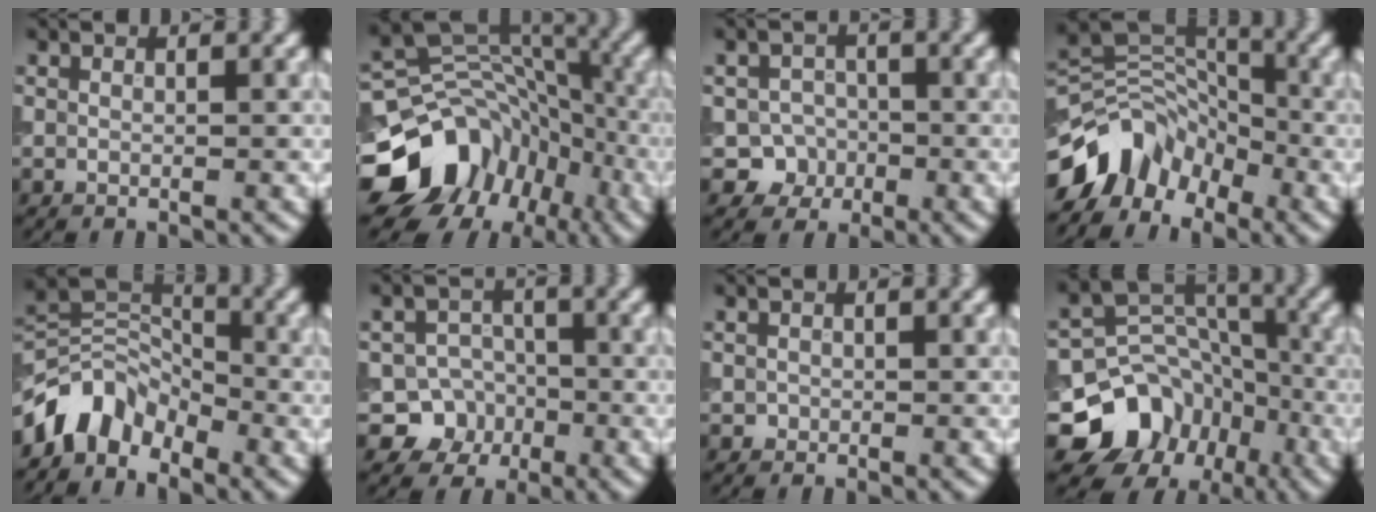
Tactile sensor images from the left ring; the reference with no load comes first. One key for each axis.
{"total": 11.9, "fx": -5.4, "fy": 9.5, "fz": 4.7, "tx": -0.100, "ty": 0.016, "tz": -0.090}
{"total": 3.4, "fx": -1.3, "fy": 3.1, "fz": 0.3, "tx": 0.026, "ty": 0.008, "tz": -0.030}
{"total": 7.2, "fx": -4.3, "fy": 4.7, "fz": 3.4, "tx": -0.048, "ty": 0.008, "tz": -0.093}
{"total": 4.9, "fx": -3.3, "fy": 3.1, "fz": 1.9, "tx": -0.019, "ty": 0.007, "tz": -0.074}
{"total": 5.8, "fx": -2.1, "fy": 5.3, "fz": 0.7, "tx": 0.018, "ty": -0.001, "tz": -0.056}
{"total": 0.5, "fx": -0.3, "fy": 0.5, "fz": -0.1, "tx": 0.006, "ty": 0.001, "tz": -0.005}
{"total": 9.7, "fx": -4.7, "fy": 7.9, "fz": 3.1, "tx": -0.056, "ty": 0.004, "tz": -0.087}